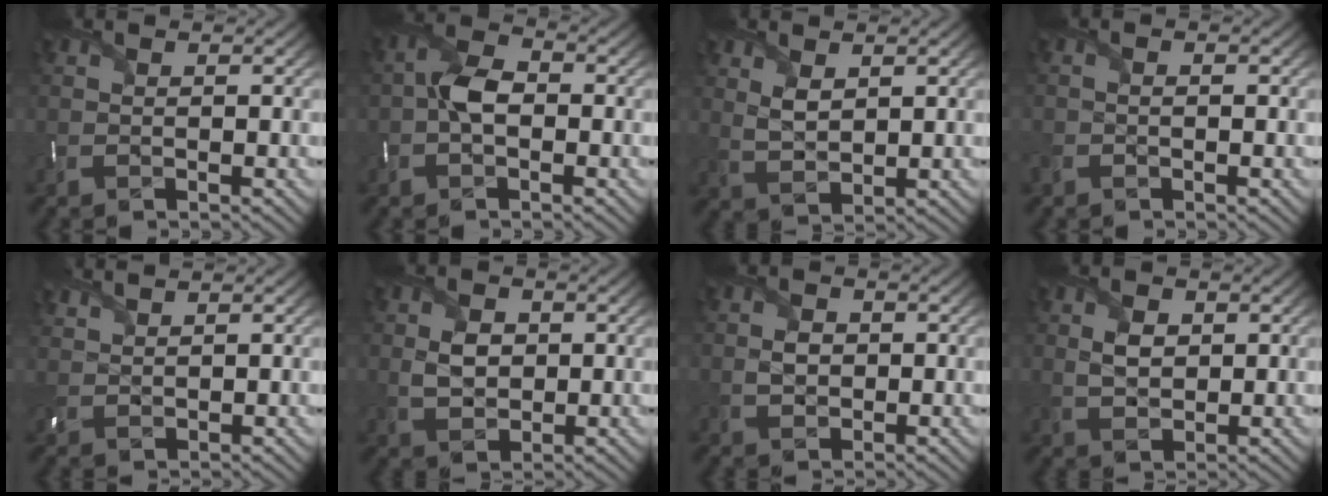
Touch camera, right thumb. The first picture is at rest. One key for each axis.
{"total": 4.8, "fx": -0.7, "fy": 2.9, "fz": 3.8, "tx": -0.079, "ty": 0.008, "tz": -0.021}
{"total": 3.3, "fx": 1.6, "fy": 1.9, "fz": 2.3, "tx": -0.059, "ty": -0.007, "tz": 0.039}
{"total": 1.7, "fx": -0.9, "fy": 1.0, "fz": 1.1, "tx": -0.023, "ty": -0.006, "tz": -0.016}
{"total": 2.3, "fx": 2.3, "fy": 0.3, "fz": 0.4, "tx": -0.018, "ty": 0.007, "tz": 0.051}
{"total": 4.5, "fx": 0.4, "fy": 3.4, "fz": 2.9, "tx": -0.066, "ty": -0.006, "tz": 0.007}
{"total": 2.8, "fx": 0.0, "fy": 2.2, "fz": 1.7, "tx": -0.042, "ty": -0.003, "tz": -0.001}
{"total": 3.6, "fx": 0.9, "fy": 2.5, "fz": 2.5, "tx": -0.053, "ty": -0.002, "tz": 0.019}